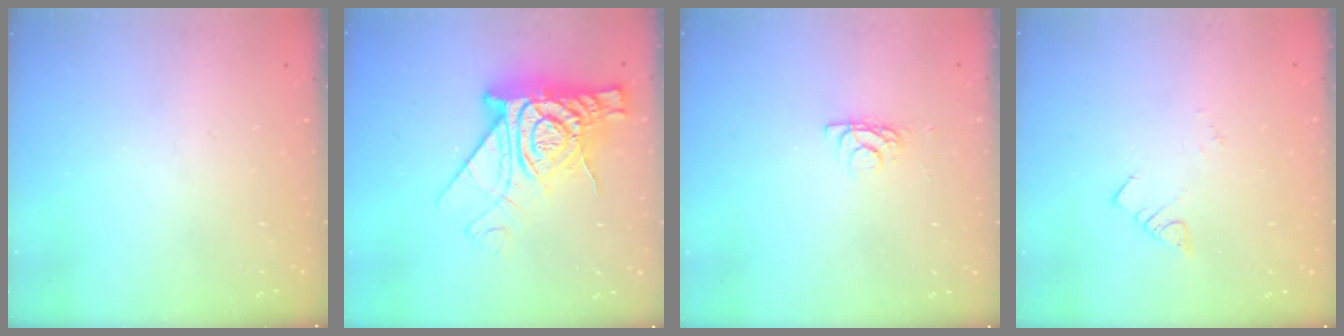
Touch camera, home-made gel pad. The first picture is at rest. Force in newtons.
{"total": 19.7, "press": 19.6, "slide": 2.0}
{"total": 3.9, "press": 3.8, "slide": 0.5}
{"total": 2.0, "press": 2.0, "slide": 0.1}